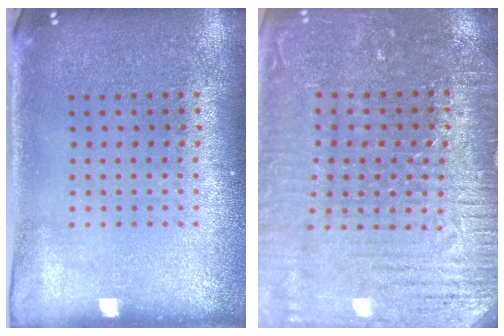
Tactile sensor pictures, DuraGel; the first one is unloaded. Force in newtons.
{"total": 3.3, "press": 3.3, "slide": 0.4}